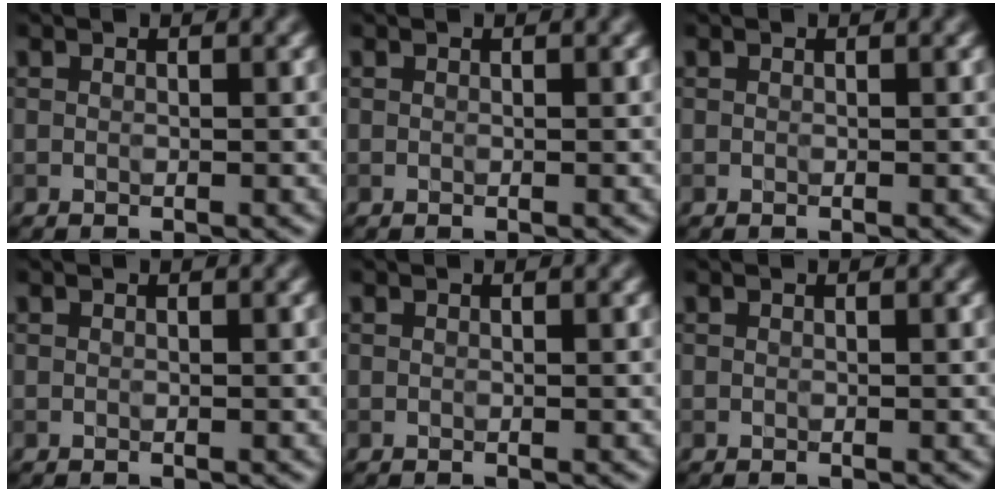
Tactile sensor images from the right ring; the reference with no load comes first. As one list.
[{"total": 0.0}, {"total": 0.0}, {"total": 0.0}, {"total": 0.0}, {"total": 0.0}]